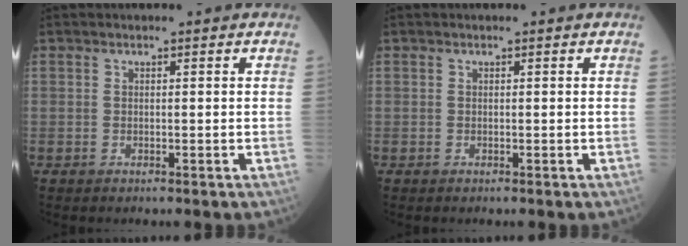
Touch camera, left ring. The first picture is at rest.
{"total": 0.0}